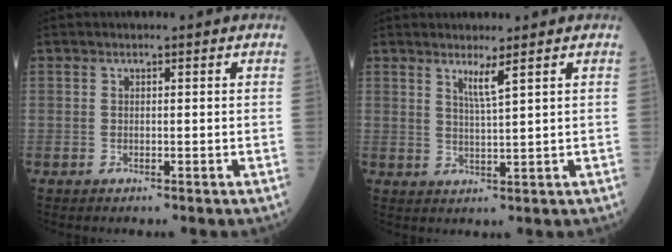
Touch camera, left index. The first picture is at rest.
{"total": 2.5, "force": [1.6, -0.8, 1.8], "torque": [-0.033, -0.016, 0.032]}